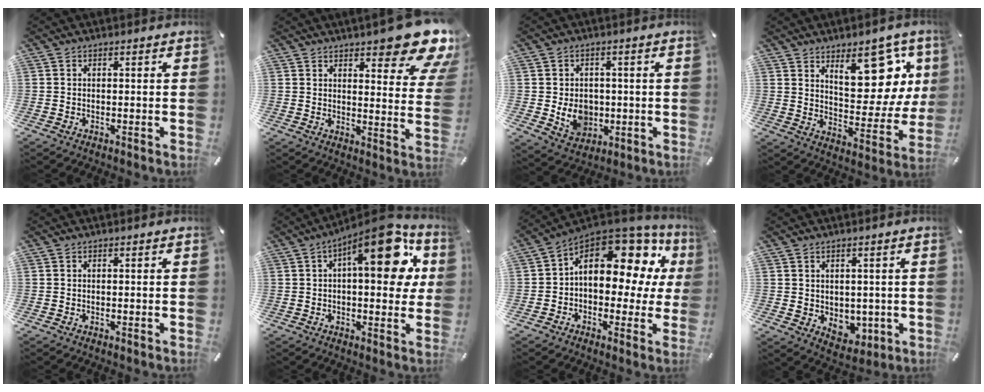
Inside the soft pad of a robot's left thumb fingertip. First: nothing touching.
{"total": 13.7, "force": [10.2, 4.2, 8.1], "torque": [-0.096, -0.085, 0.171]}
{"total": 7.8, "force": [-0.9, 6.7, 4.0], "torque": [-0.071, 0.004, -0.014]}
{"total": 16.9, "force": [10.0, 8.8, 10.4], "torque": [-0.127, -0.070, 0.173]}
{"total": 0.0}
{"total": 17.1, "force": [6.0, 7.1, 14.4], "torque": [-0.179, -0.031, 0.091]}
{"total": 15.5, "force": [5.8, 9.6, 10.7], "torque": [-0.153, -0.039, 0.097]}
{"total": 5.0, "force": [1.3, 4.6, 1.6], "torque": [-0.003, -0.007, 0.026]}